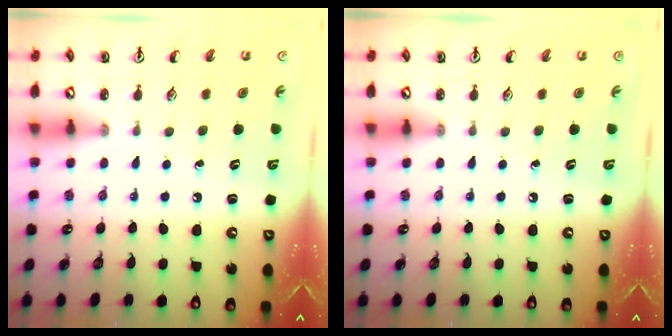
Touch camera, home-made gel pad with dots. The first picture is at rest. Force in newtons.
{"total": 0.0}